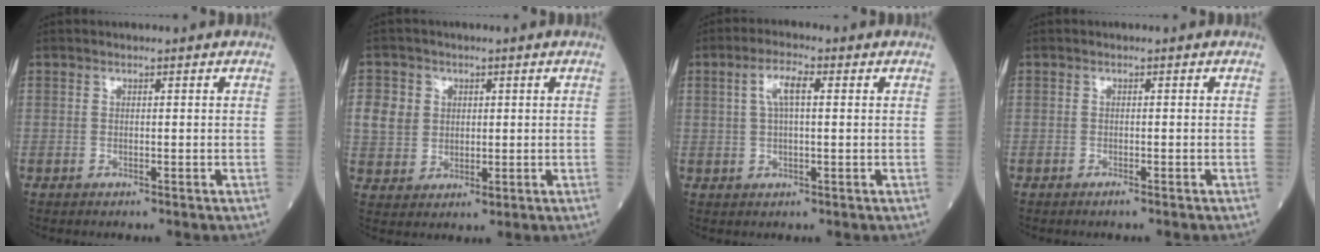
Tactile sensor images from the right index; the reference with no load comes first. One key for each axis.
{"total": 5.6, "fx": 1.3, "fy": 5.1, "fz": 2.1, "tx": -0.041, "ty": 0.010, "tz": 0.029}
{"total": 4.2, "fx": 1.1, "fy": 1.0, "fz": 3.9, "tx": -0.079, "ty": 0.015, "tz": 0.022}
{"total": 0.9, "fx": -0.8, "fy": -0.1, "fz": 0.5, "tx": -0.015, "ty": -0.003, "tz": -0.010}